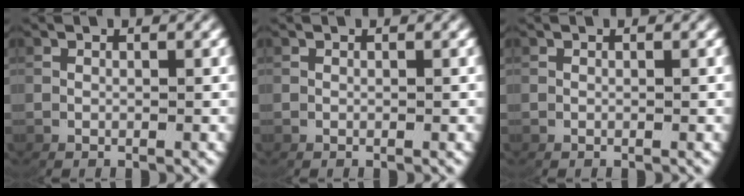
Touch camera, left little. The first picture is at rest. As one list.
[{"total": 0.0}, {"total": 0.0}]